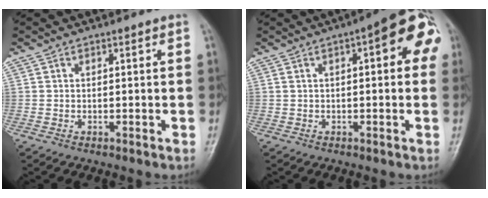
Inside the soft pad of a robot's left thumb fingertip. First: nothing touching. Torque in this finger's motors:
{"motor_torque": [1.16, 1.23, 1.13, -0.12, 0.15]}